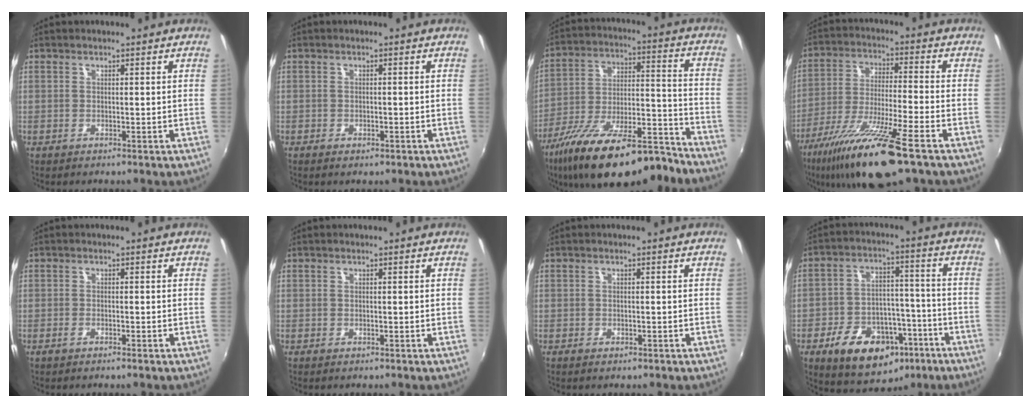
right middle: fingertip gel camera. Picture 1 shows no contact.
{"total": 1.6, "force": [-1.1, 0.9, 0.9], "torque": [-0.017, -0.003, -0.017]}
{"total": 23.3, "force": [-17.9, 5.7, 13.9], "torque": [-0.241, -0.032, -0.281]}
{"total": 17.1, "force": [-11.2, 1.8, 12.7], "torque": [-0.253, -0.034, -0.202]}
{"total": 1.4, "force": [-1.1, 0.1, 0.8], "torque": [-0.019, -0.001, -0.022]}
{"total": 0.0}
{"total": 1.0, "force": [-0.7, 0.5, 0.5], "torque": [-0.010, -0.002, -0.012]}
{"total": 16.9, "force": [-9.2, 10.3, 9.7], "torque": [-0.190, 0.023, -0.122]}